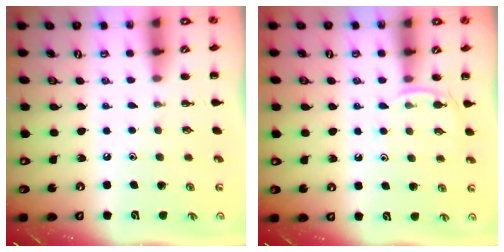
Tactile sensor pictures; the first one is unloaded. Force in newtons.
{"total": 4.5, "press": 4.3, "slide": 1.3}